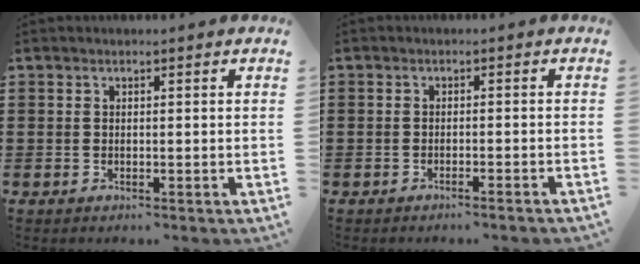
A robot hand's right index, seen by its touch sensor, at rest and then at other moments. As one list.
[{"total": 1.2, "force": [-1.0, -0.3, 0.5], "torque": [-0.009, 0.000, -0.020]}]